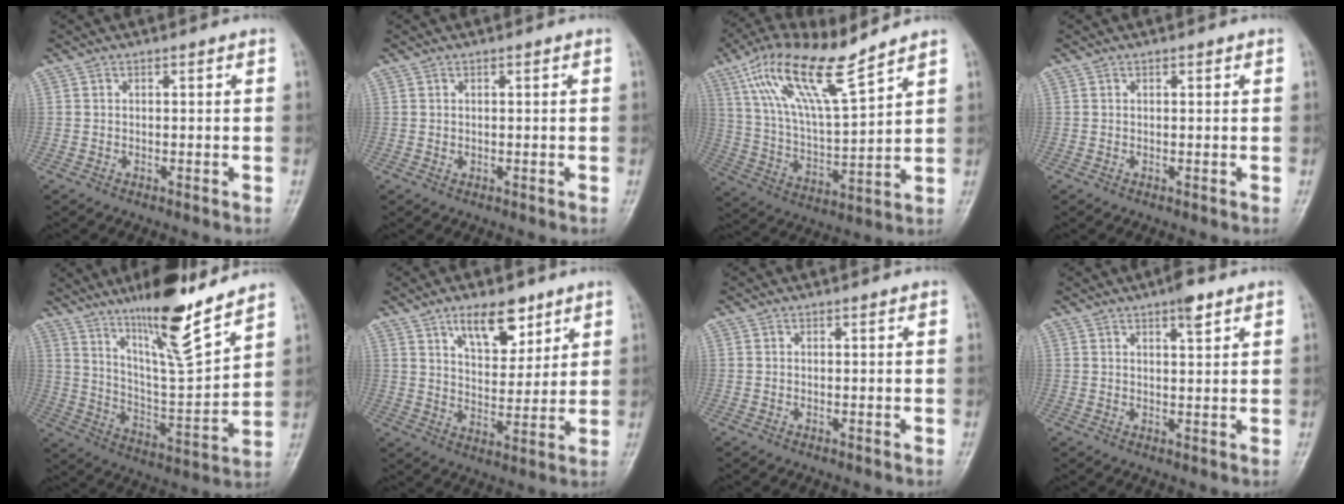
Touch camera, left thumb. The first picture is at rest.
{"total": 0.5, "force": [0.2, 0.3, 0.4], "torque": [-0.003, -0.001, 0.004]}
{"total": 16.3, "force": [10.8, 3.5, 11.7], "torque": [-0.213, -0.040, 0.215]}
{"total": 0.6, "force": [0.3, 0.2, 0.4], "torque": [-0.007, 0.000, 0.004]}
{"total": 17.3, "force": [12.8, 2.1, 11.4], "torque": [-0.175, -0.081, 0.224]}
{"total": 10.3, "force": [6.4, 5.0, 6.4], "torque": [-0.071, -0.042, 0.109]}
{"total": 0.0}
{"total": 3.9, "force": [2.4, 1.0, 2.8], "torque": [-0.039, -0.009, 0.035]}